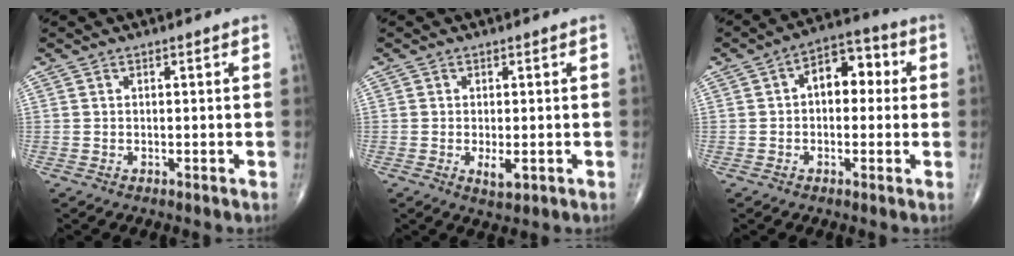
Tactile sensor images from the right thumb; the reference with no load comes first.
{"total": 2.6, "force": [-0.6, 1.0, 2.3], "torque": [-0.037, -0.006, -0.005]}
{"total": 8.6, "force": [1.0, 5.4, 6.6], "torque": [-0.065, 0.030, 0.006]}